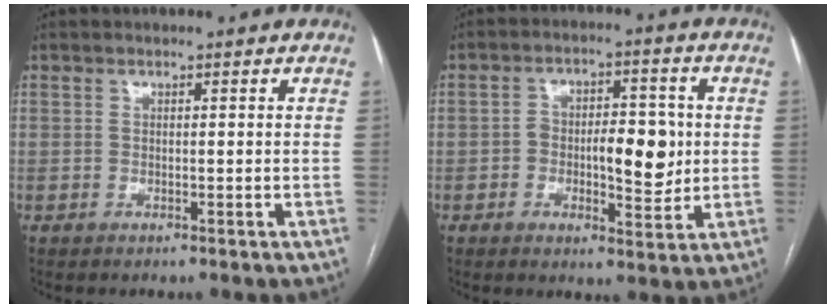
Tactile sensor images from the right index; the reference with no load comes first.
{"total": 9.1, "force": [-0.5, 4.0, 8.2], "torque": [-0.121, 0.016, -0.001]}